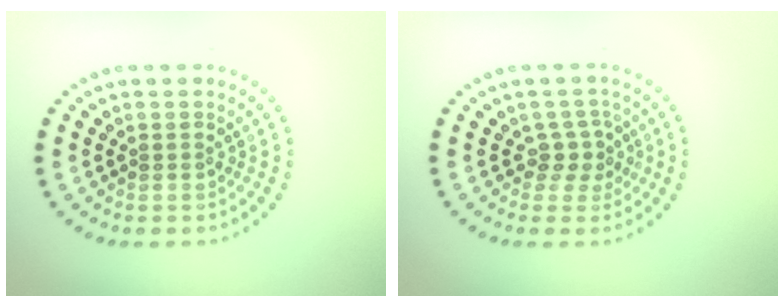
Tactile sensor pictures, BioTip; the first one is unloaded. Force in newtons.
{"total": 2.0, "press": 1.5, "slide": 1.3}